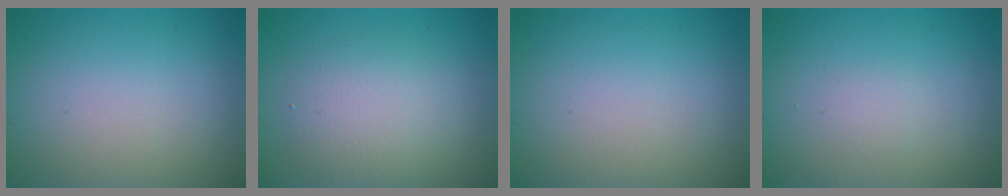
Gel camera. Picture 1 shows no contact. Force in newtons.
{"total": 3.9, "press": 3.9, "slide": 0.2}
{"total": 0.0}
{"total": 0.7, "press": 0.7, "slide": 0.0}